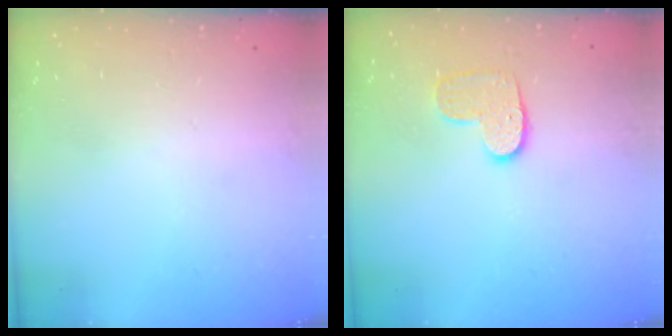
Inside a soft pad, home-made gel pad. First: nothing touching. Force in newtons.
{"total": 8.3, "press": 8.3, "slide": 0.3}